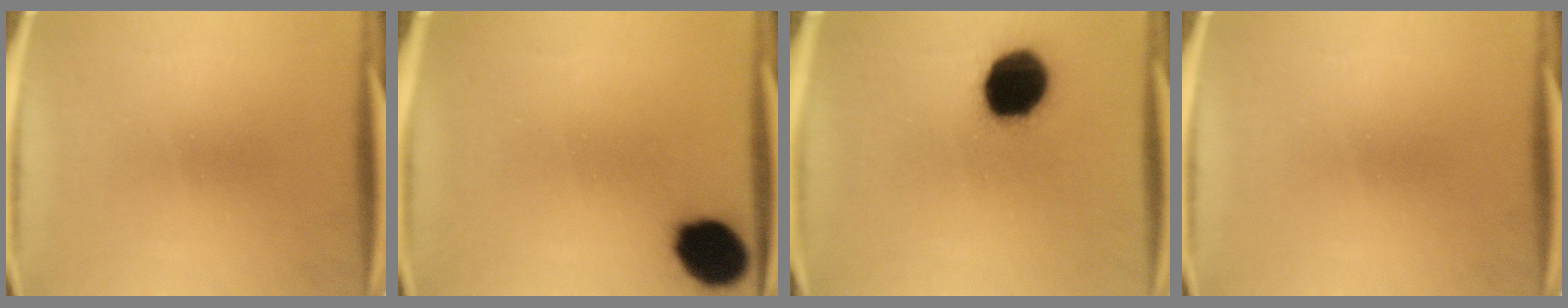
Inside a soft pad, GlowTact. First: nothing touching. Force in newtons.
{"total": 12.2}
{"total": 17.2}
{"total": 0.0}